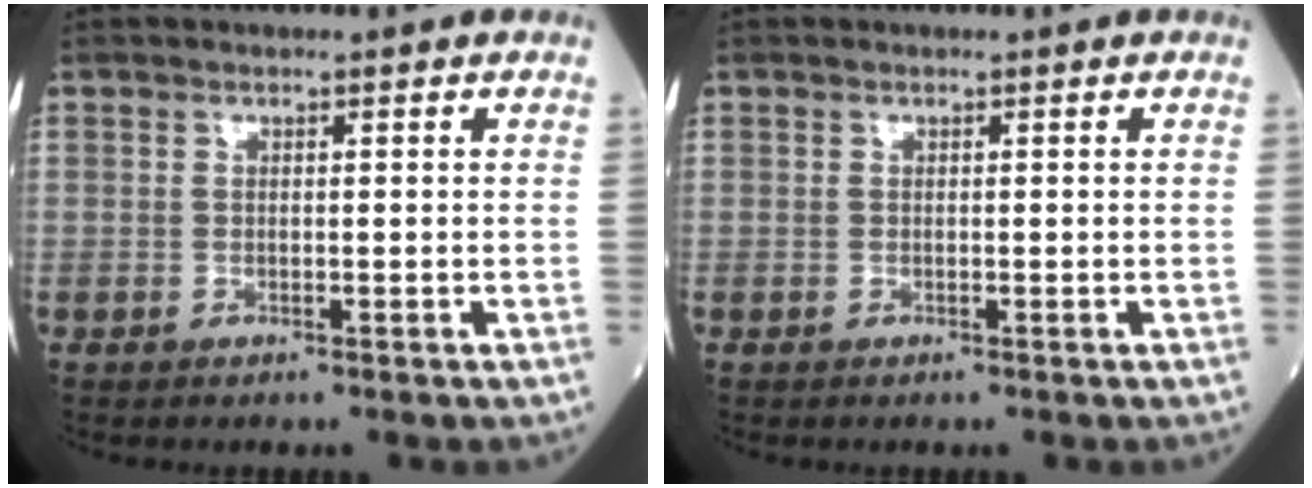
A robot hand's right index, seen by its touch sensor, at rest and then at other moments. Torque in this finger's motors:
{"motor_torque": [0.00, 0.00, 0.00, -0.01]}